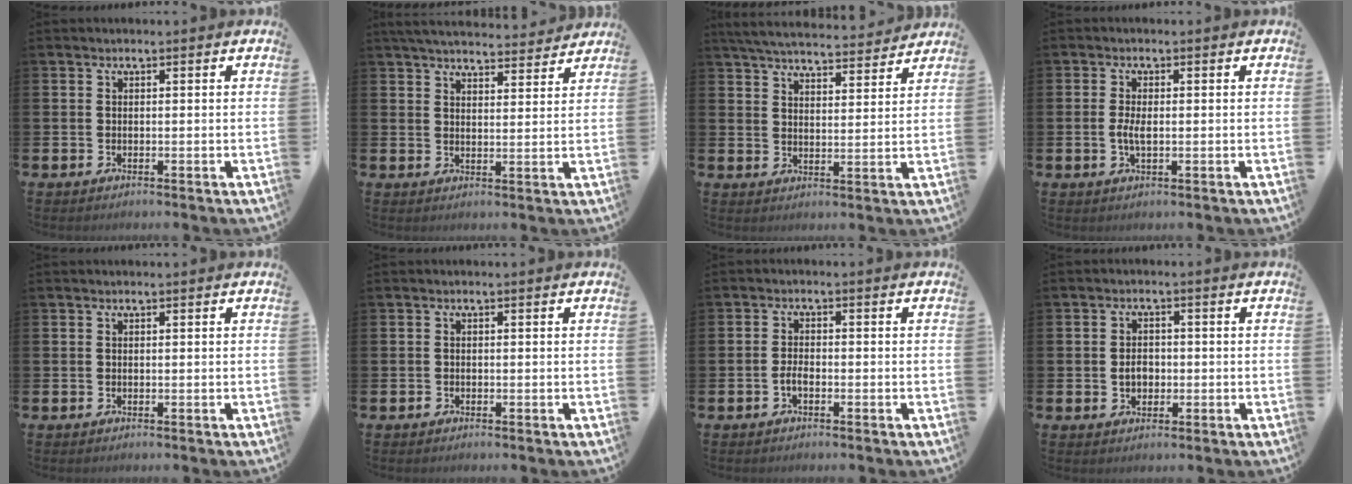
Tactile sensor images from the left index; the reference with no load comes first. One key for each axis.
{"total": 5.1, "fx": 5.0, "fy": 0.7, "fz": 0.6, "tx": -0.021, "ty": -0.032, "tz": 0.088}
{"total": 5.8, "fx": 5.7, "fy": 0.7, "fz": 1.0, "tx": -0.033, "ty": -0.042, "tz": 0.099}
{"total": 2.3, "fx": -0.2, "fy": 1.0, "fz": 2.1, "tx": -0.033, "ty": -0.001, "tz": -0.007}
{"total": 0.0}
{"total": 0.5, "fx": -0.3, "fy": 0.4, "fz": 0.0, "tx": -0.005, "ty": 0.005, "tz": -0.008}
{"total": 1.5, "fx": -0.8, "fy": 0.6, "fz": 1.1, "tx": -0.015, "ty": -0.002, "tz": -0.018}
{"total": 2.5, "fx": -0.4, "fy": 2.1, "fz": 1.4, "tx": -0.007, "ty": -0.002, "tz": -0.015}